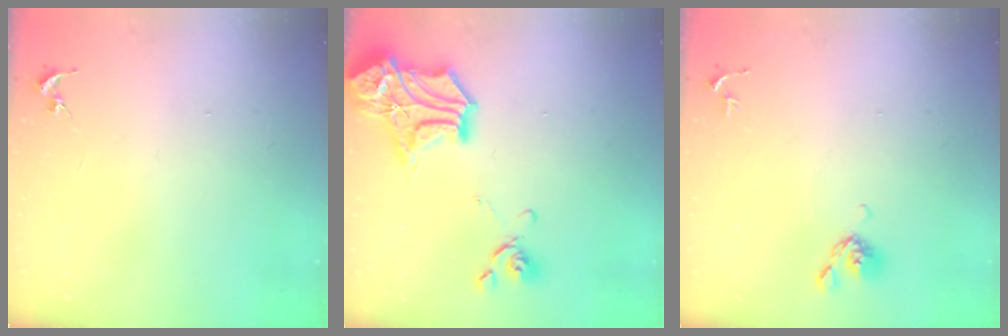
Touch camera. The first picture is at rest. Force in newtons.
{"total": 19.5, "press": 19.4, "slide": 2.1}
{"total": 4.4, "press": 4.3, "slide": 0.9}